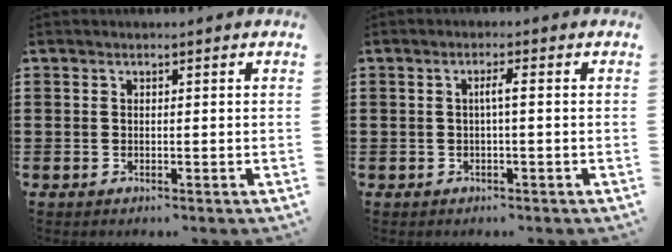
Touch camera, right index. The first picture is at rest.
{"total": 2.0, "force": [-0.2, 0.0, 2.0], "torque": [-0.038, 0.001, -0.007]}